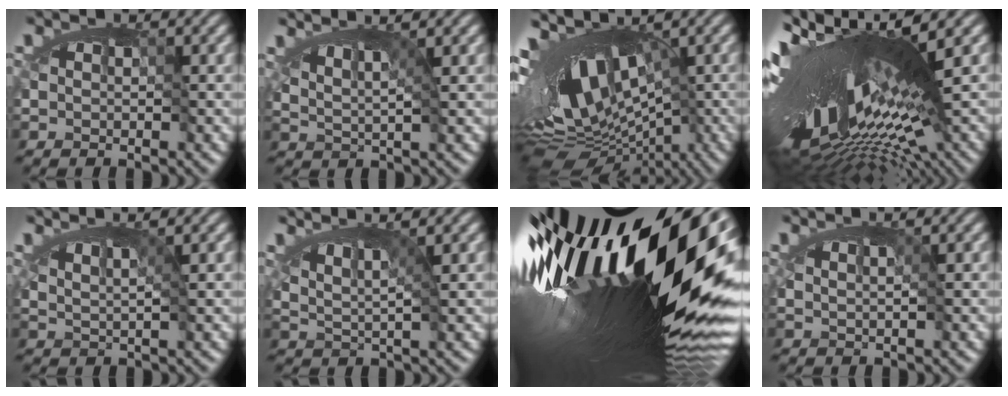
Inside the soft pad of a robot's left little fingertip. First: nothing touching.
{"total": 2.1, "force": [1.1, 0.3, 1.7], "torque": [-0.028, -0.002, 0.018]}
{"total": 12.5, "force": [-2.3, 5.6, 10.9], "torque": [-0.171, -0.015, -0.022]}
{"total": 17.0, "force": [-0.6, 4.8, 16.3], "torque": [-0.296, -0.016, -0.006]}
{"total": 1.2, "force": [0.7, -0.2, 0.9], "torque": [-0.016, -0.004, 0.012]}
{"total": 2.4, "force": [1.3, 0.4, 2.0], "torque": [-0.034, -0.002, 0.021]}
{"total": 20.0, "force": [1.7, 6.7, 18.7], "torque": [-0.311, -0.026, 0.020]}
{"total": 0.9, "force": [0.7, 0.1, 0.6], "torque": [-0.015, 0.003, 0.012]}